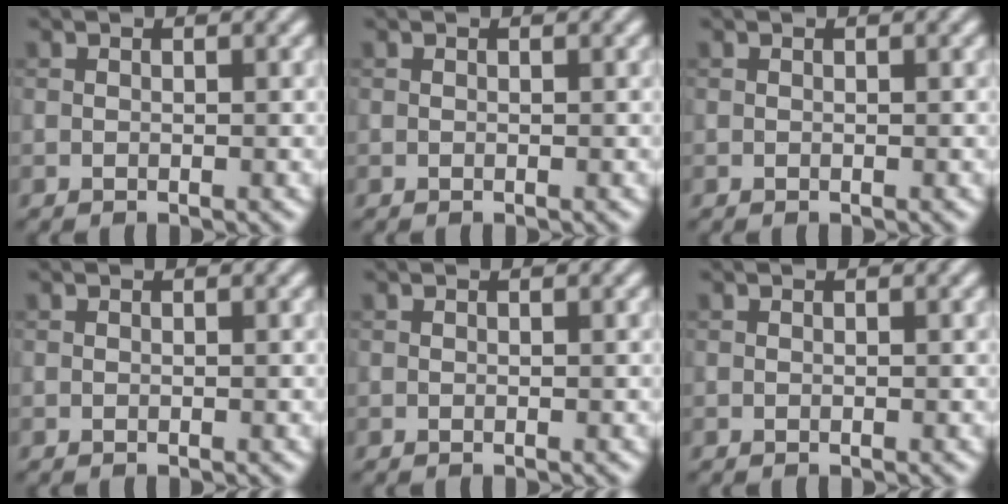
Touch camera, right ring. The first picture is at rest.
{"total": 0.0}
{"total": 0.0}
{"total": 0.0}
{"total": 0.0}
{"total": 0.0}